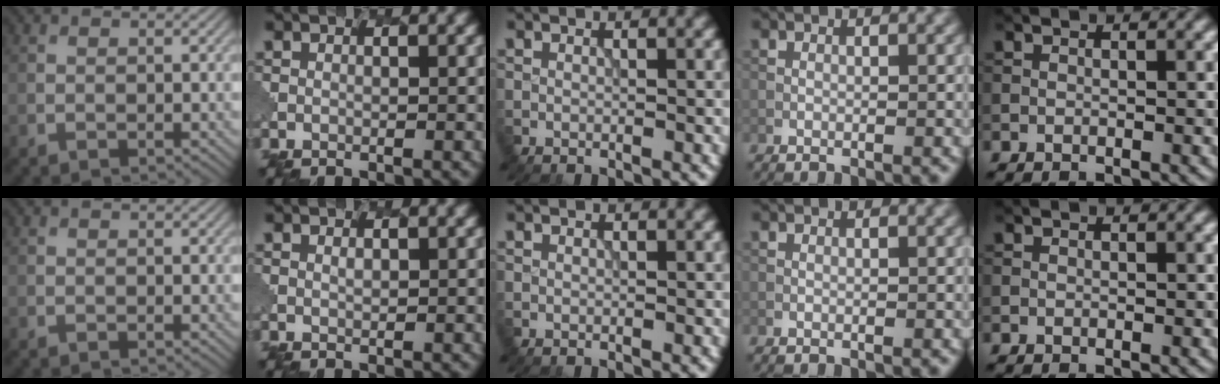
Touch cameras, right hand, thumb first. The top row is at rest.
{"index": {"total": 0.5, "force": [0.4, 0.2, 0.3], "torque": [-0.005, -0.001, 0.009]}}